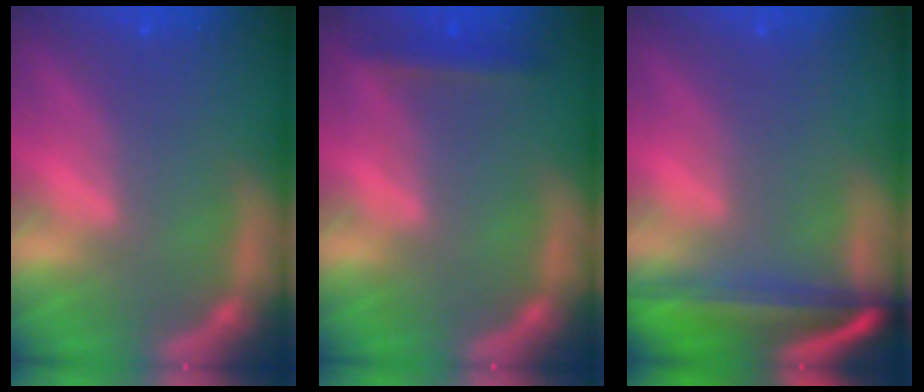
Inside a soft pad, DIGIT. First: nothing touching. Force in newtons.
{"total": 1.9}
{"total": 9.5}